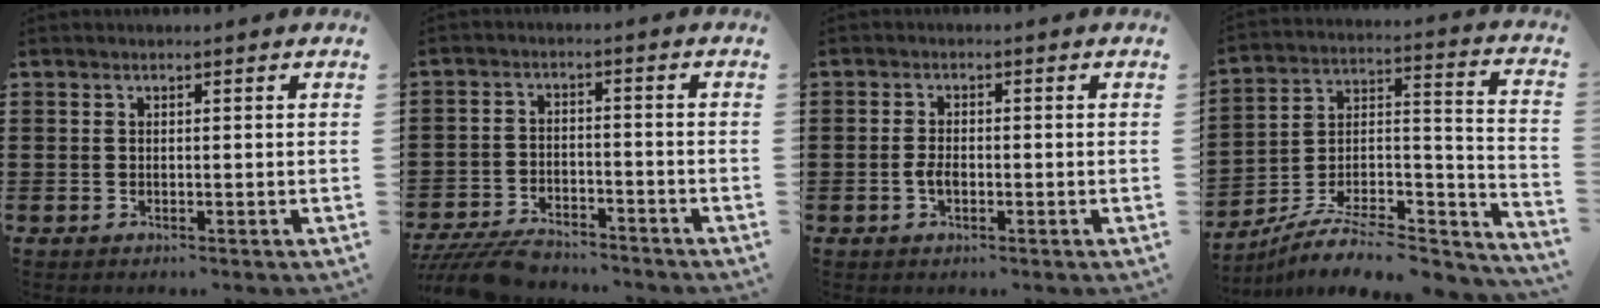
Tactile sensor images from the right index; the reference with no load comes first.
{"total": 5.9, "force": [-5.6, 1.1, 1.5], "torque": [-0.040, 0.003, -0.111]}
{"total": 2.0, "force": [-0.8, 0.9, 1.7], "torque": [-0.041, -0.005, -0.015]}
{"total": 9.0, "force": [-7.3, 2.6, 4.6], "torque": [-0.070, 0.017, -0.139]}